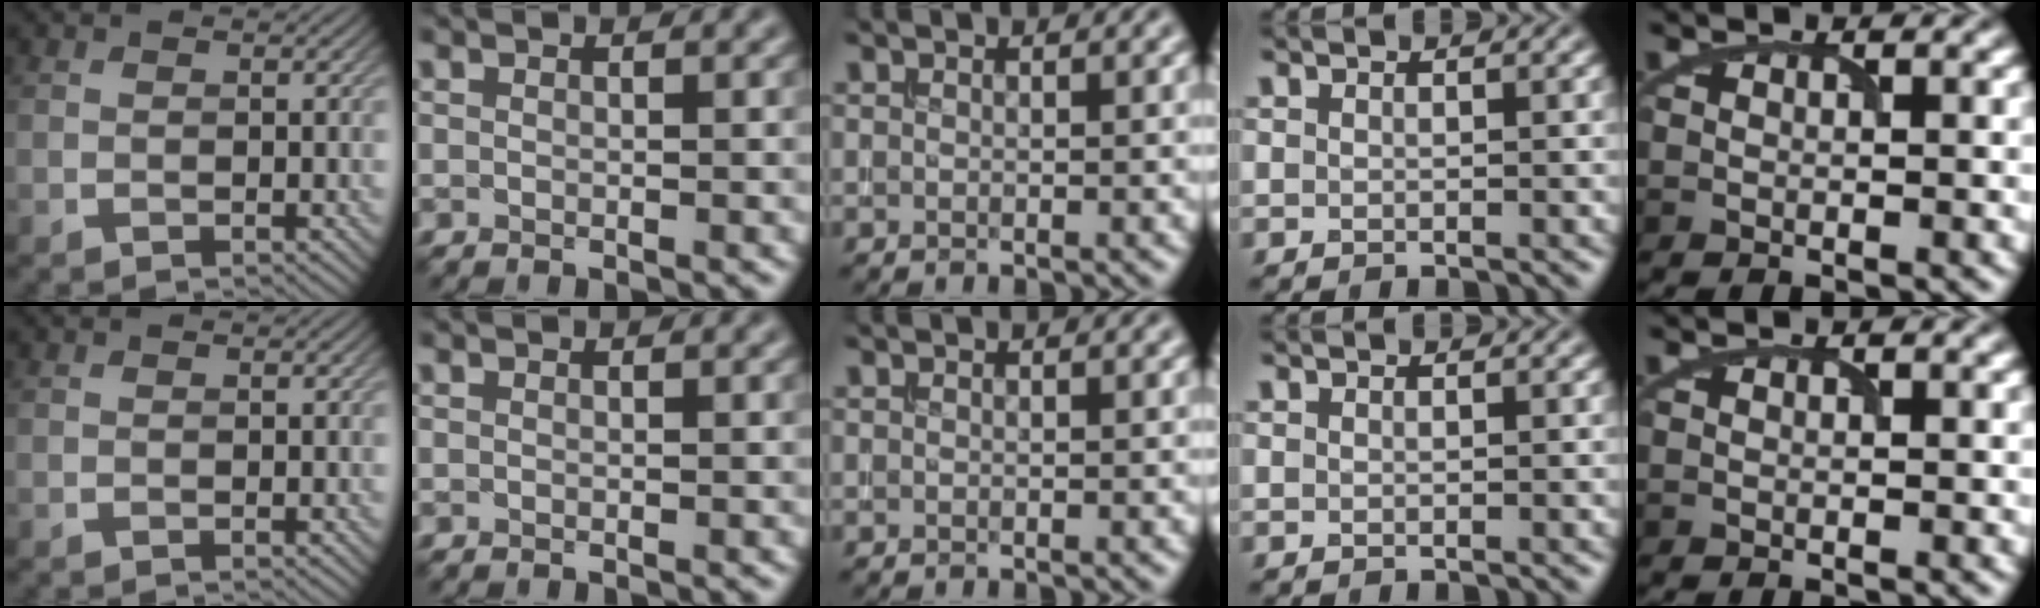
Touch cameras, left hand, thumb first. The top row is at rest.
{}